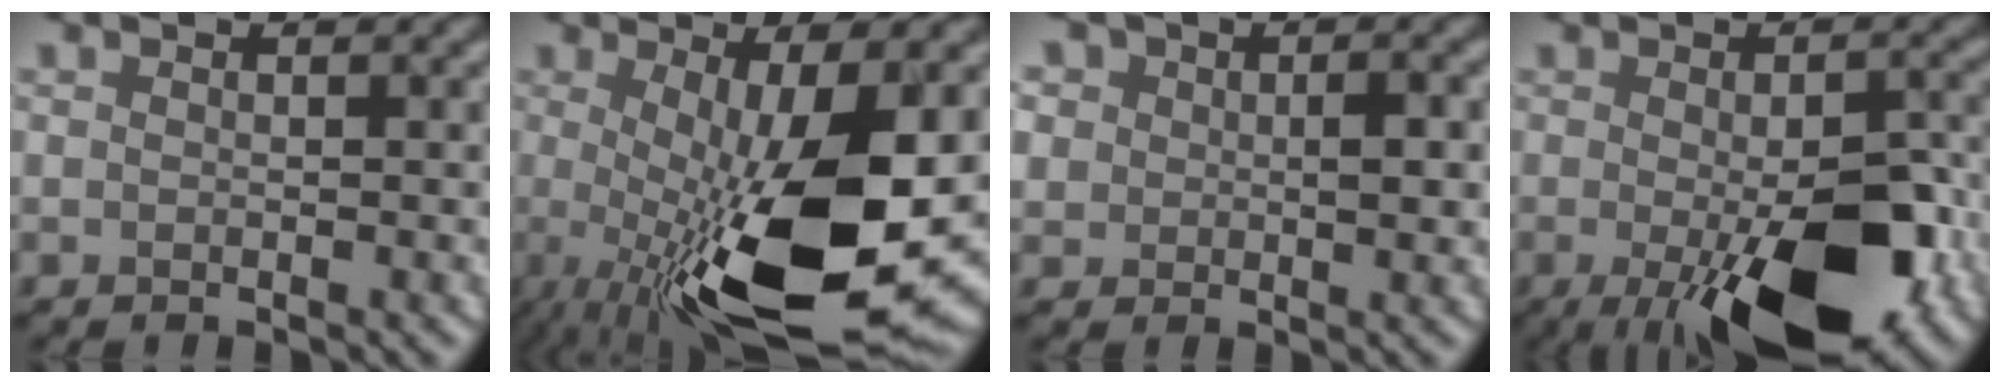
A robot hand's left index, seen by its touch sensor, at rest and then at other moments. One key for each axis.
{"total": 14.6, "fx": -2.1, "fy": 4.8, "fz": 13.6, "tx": -0.220, "ty": -0.032, "tz": -0.026}
{"total": 5.2, "fx": 1.5, "fy": 4.1, "fz": 2.8, "tx": -0.039, "ty": 0.014, "tz": 0.020}
{"total": 12.7, "fx": -4.3, "fy": 4.5, "fz": 11.1, "tx": -0.151, "ty": -0.014, "tz": -0.063}